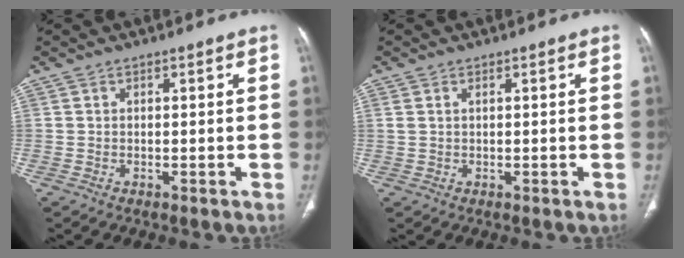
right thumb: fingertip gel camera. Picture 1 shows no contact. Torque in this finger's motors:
{"motor_torque": [-0.03, -0.09, -0.21, 0.06, -0.07]}